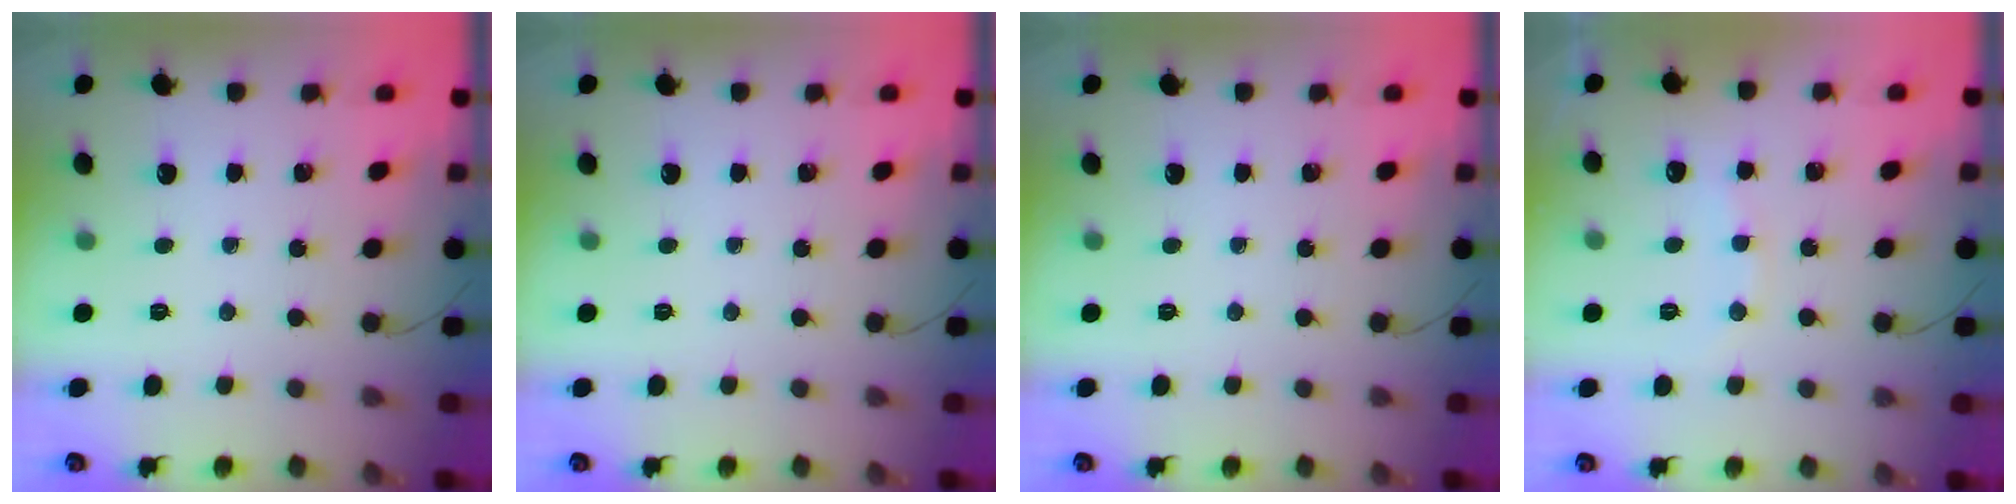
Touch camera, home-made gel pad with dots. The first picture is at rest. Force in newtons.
{"total": 0.0}
{"total": 0.0}
{"total": 7.2, "press": 7.1, "slide": 1.3}